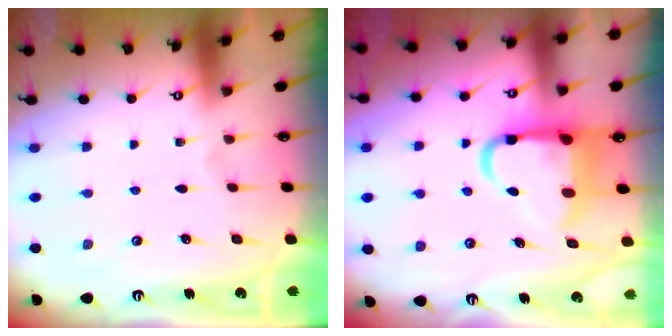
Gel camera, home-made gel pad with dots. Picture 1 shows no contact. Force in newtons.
{"total": 10.9, "press": 10.7, "slide": 2.0}